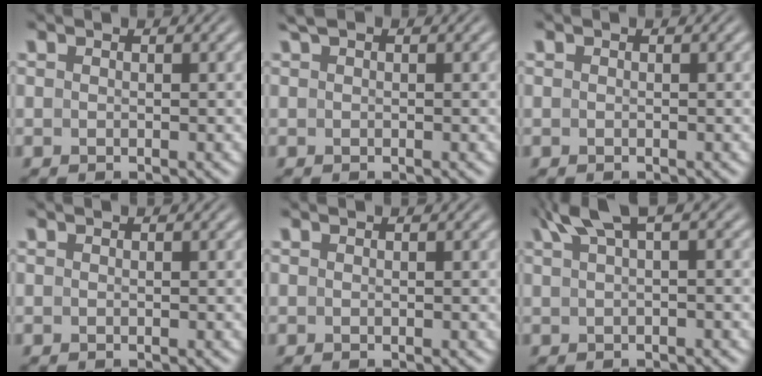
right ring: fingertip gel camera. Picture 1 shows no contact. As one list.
[{"total": 0.7, "force": [0.5, 0.0, 0.4], "torque": [-0.013, 0.001, 0.011]}, {"total": 0.0}, {"total": 0.0}, {"total": 0.0}, {"total": 3.8, "force": [2.2, 0.5, 3.1], "torque": [-0.055, 0.010, 0.037]}]